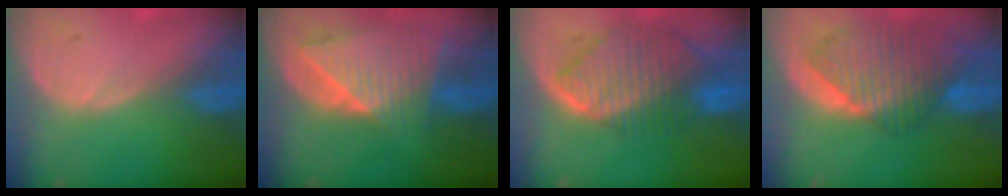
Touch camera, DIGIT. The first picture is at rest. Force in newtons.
{"total": 9.1, "press": 8.0, "slide": 4.3}
{"total": 10.3, "press": 8.8, "slide": 5.3}
{"total": 10.3, "press": 8.9, "slide": 5.2}